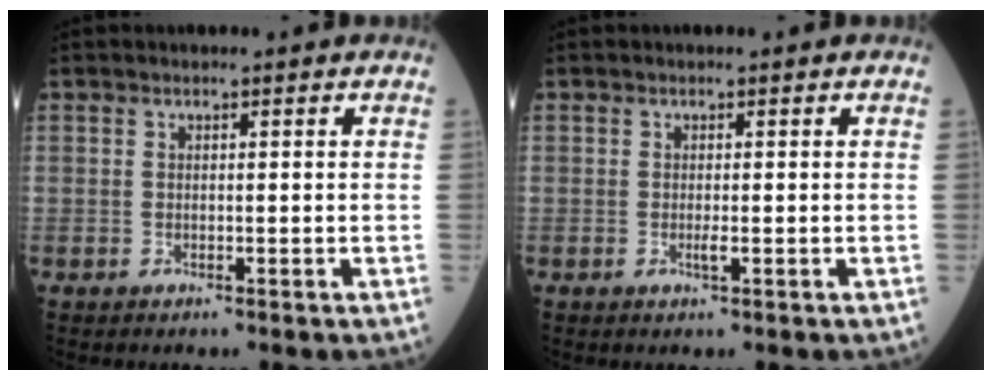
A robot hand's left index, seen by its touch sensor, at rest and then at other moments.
{"total": 0.7, "force": [-0.3, -0.1, 0.7], "torque": [-0.016, -0.003, -0.006]}